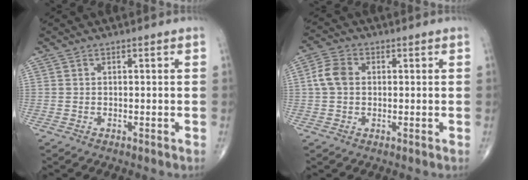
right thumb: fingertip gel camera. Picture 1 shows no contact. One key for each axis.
{"total": 5.3, "fx": 0.5, "fy": 4.0, "fz": 3.5, "tx": -0.070, "ty": 0.013, "tz": 0.004}